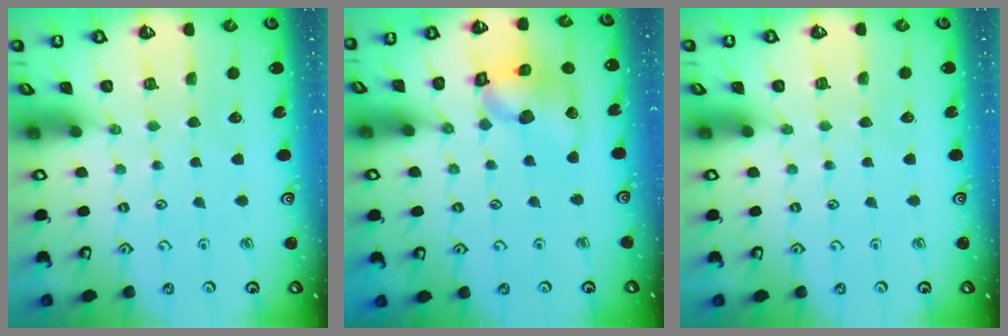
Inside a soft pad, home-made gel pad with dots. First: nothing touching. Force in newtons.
{"total": 13.6, "press": 13.5, "slide": 2.1}
{"total": 0.0}